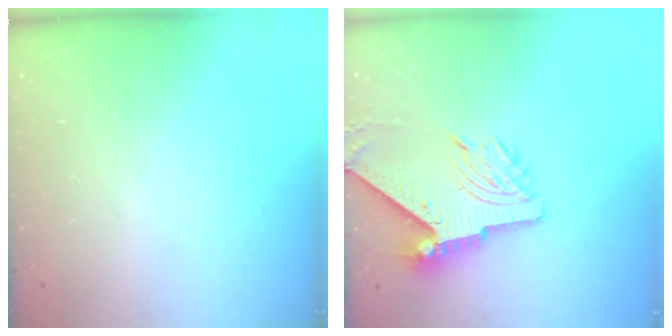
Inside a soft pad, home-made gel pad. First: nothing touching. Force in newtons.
{"total": 12.0, "press": 11.9, "slide": 1.4}